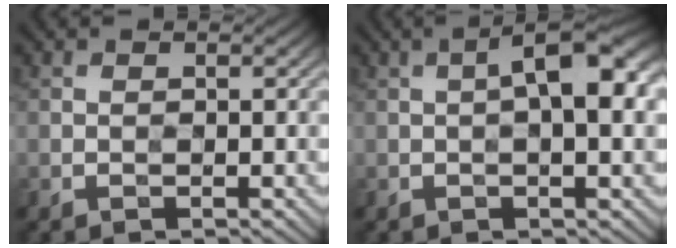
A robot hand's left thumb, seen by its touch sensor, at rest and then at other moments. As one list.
[{"total": 7.3, "force": [1.0, 2.5, 6.8], "torque": [-0.105, 0.016, 0.010]}]